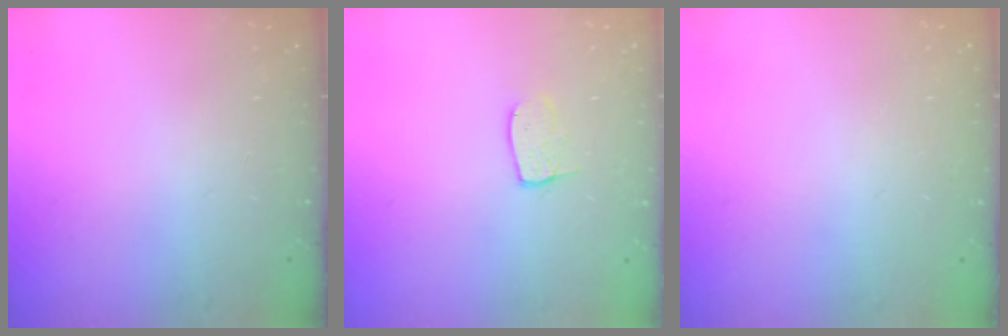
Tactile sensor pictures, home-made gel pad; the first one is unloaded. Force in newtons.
{"total": 4.2, "press": 4.2, "slide": 0.4}
{"total": 0.0}